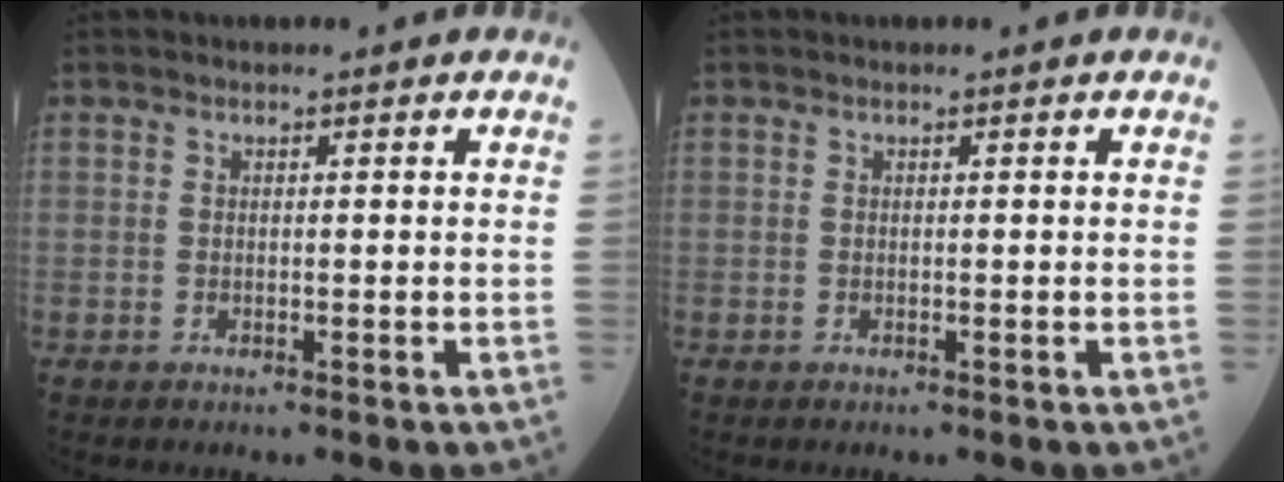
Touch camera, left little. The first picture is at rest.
{"total": 0.0}